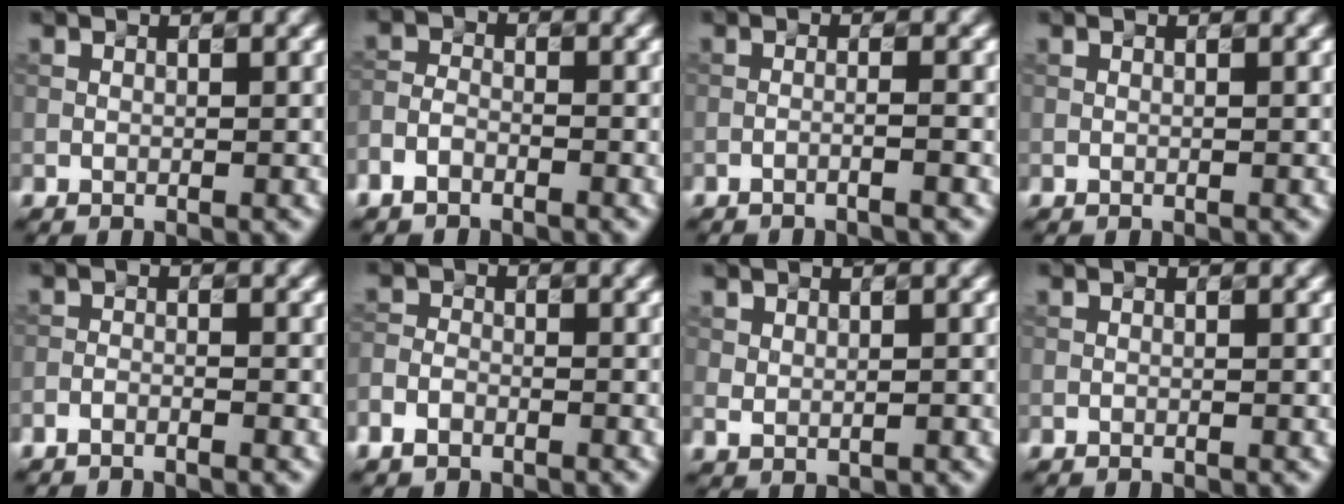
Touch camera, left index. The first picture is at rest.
{"total": 2.3, "force": [-1.7, 1.2, 0.9], "torque": [-0.015, 0.004, -0.042]}
{"total": 1.7, "force": [-1.1, 0.2, 1.4], "torque": [-0.019, 0.008, -0.032]}
{"total": 0.0}
{"total": 1.5, "force": [-1.3, 0.1, 0.7], "torque": [-0.019, 0.003, -0.028]}
{"total": 2.4, "force": [-1.8, 1.5, 0.7], "torque": [-0.012, 0.001, -0.044]}
{"total": 1.3, "force": [0.4, 0.9, 0.8], "torque": [-0.014, -0.003, 0.015]}
{"total": 0.0}